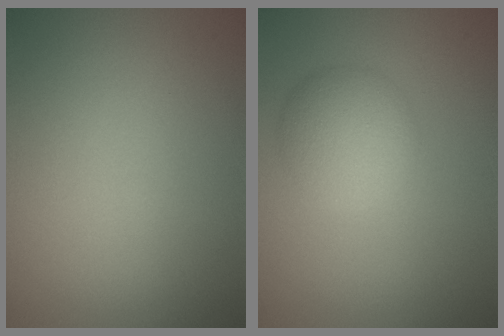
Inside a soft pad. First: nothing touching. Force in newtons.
{"total": 4.1, "press": 4.1, "slide": 0.1}